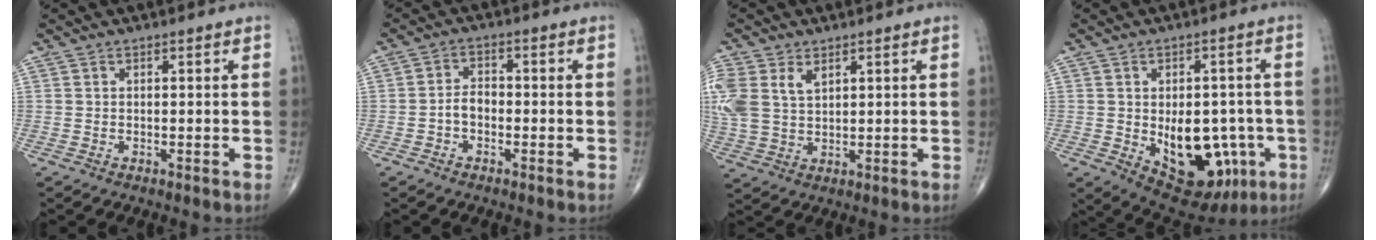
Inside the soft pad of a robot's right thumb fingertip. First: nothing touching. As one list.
[{"total": 3.3, "force": [-1.2, 2.1, 2.2], "torque": [-0.031, 0.017, -0.028]}, {"total": 13.0, "force": [4.6, 8.8, 8.3], "torque": [-0.215, 0.003, 0.098]}, {"total": 16.5, "force": [-3.9, 9.8, 12.6], "torque": [-0.136, 0.009, -0.029]}]